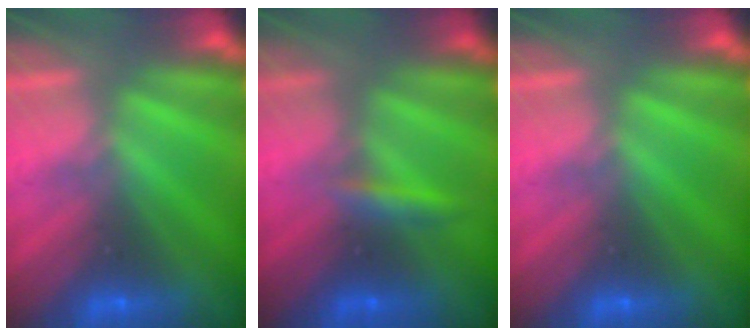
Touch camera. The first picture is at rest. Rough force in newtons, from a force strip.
{"total": 2.5}
{"total": 0.0}